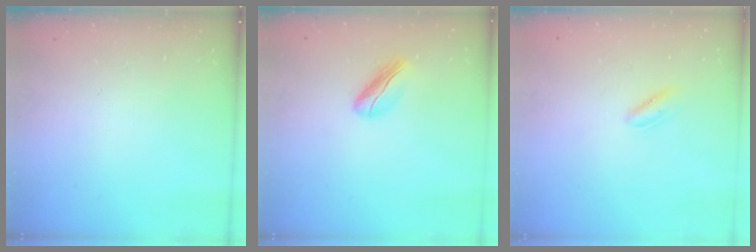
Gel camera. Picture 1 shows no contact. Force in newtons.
{"total": 5.9, "press": 5.7, "slide": 1.3}
{"total": 1.3, "press": 1.1, "slide": 0.6}